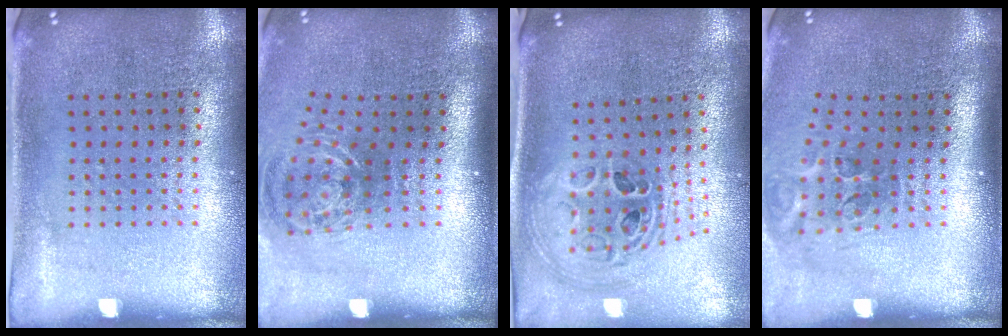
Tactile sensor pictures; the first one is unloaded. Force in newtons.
{"total": 1.7, "press": 1.2, "slide": 1.2}
{"total": 1.5, "press": 1.4, "slide": 0.7}
{"total": 2.0, "press": 1.2, "slide": 1.6}